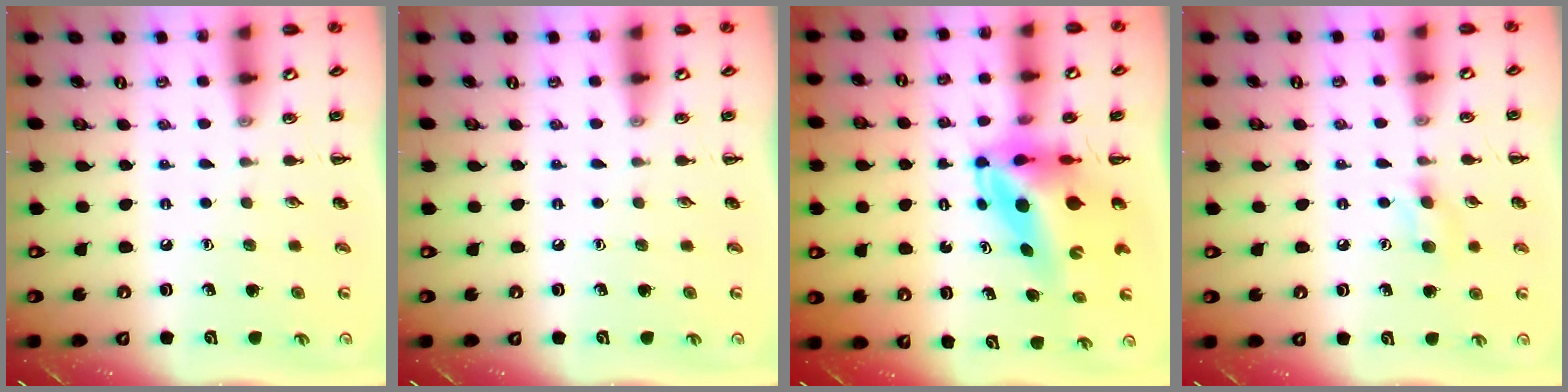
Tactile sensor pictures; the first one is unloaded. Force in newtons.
{"total": 0.0}
{"total": 7.2, "press": 6.8, "slide": 2.4}
{"total": 5.8, "press": 5.6, "slide": 1.7}